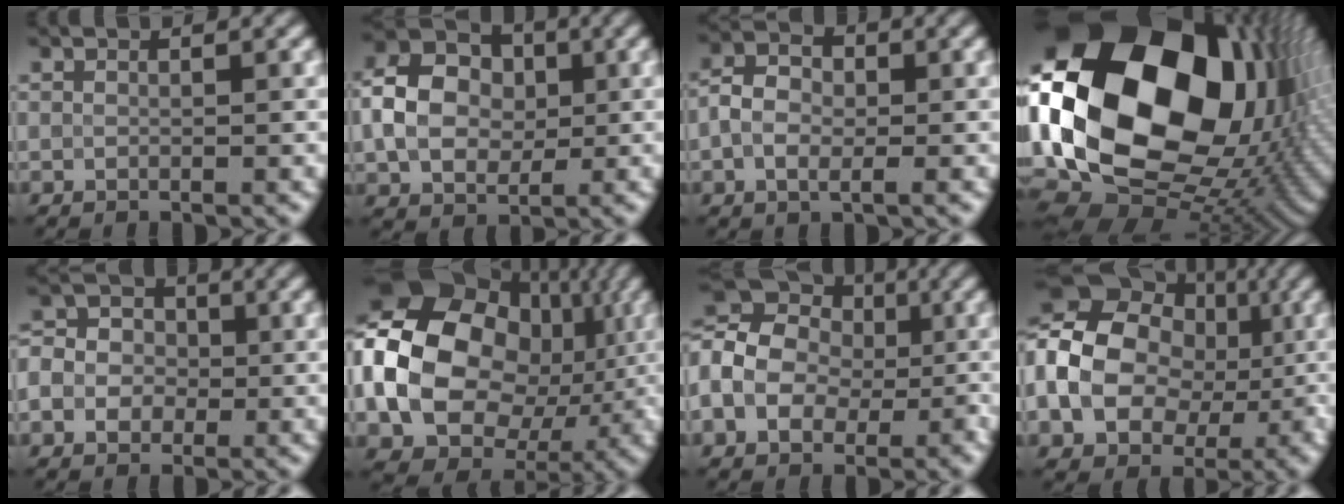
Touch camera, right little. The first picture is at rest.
{"total": 5.8, "force": [0.2, 4.7, 3.5], "torque": [-0.067, 0.012, -0.007]}
{"total": 3.5, "force": [-0.6, 2.3, 2.6], "torque": [-0.046, 0.004, -0.018]}
{"total": 22.6, "force": [3.6, 16.4, 15.2], "torque": [-0.310, -0.006, 0.070]}
{"total": 4.5, "force": [-0.8, 4.0, 1.9], "torque": [-0.009, 0.006, -0.028]}
{"total": 21.0, "force": [0.3, 17.1, 12.2], "torque": [-0.249, -0.005, -0.013]}
{"total": 12.2, "force": [0.2, 10.2, 6.8], "torque": [-0.130, 0.020, -0.027]}
{"total": 14.5, "force": [-0.4, 11.7, 8.6], "torque": [-0.165, -0.011, -0.019]}